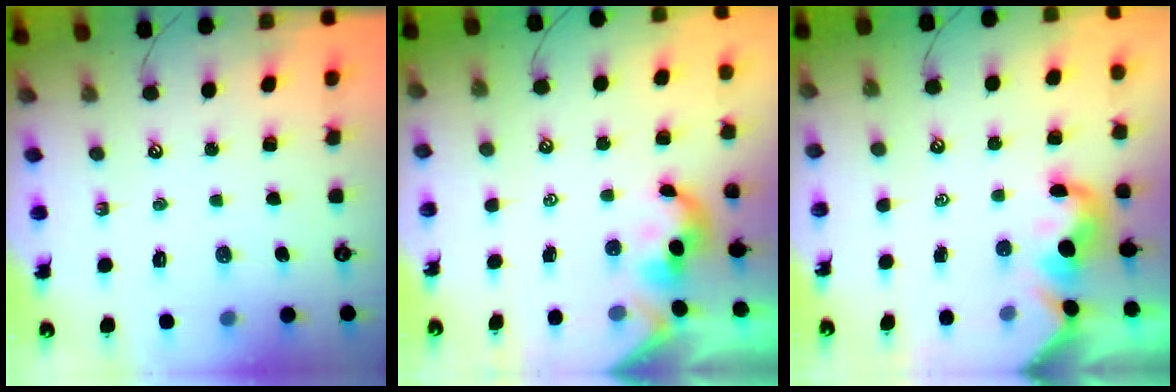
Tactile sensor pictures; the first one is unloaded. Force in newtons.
{"total": 1.0, "press": 0.9, "slide": 0.5}
{"total": 1.4, "press": 1.3, "slide": 0.5}